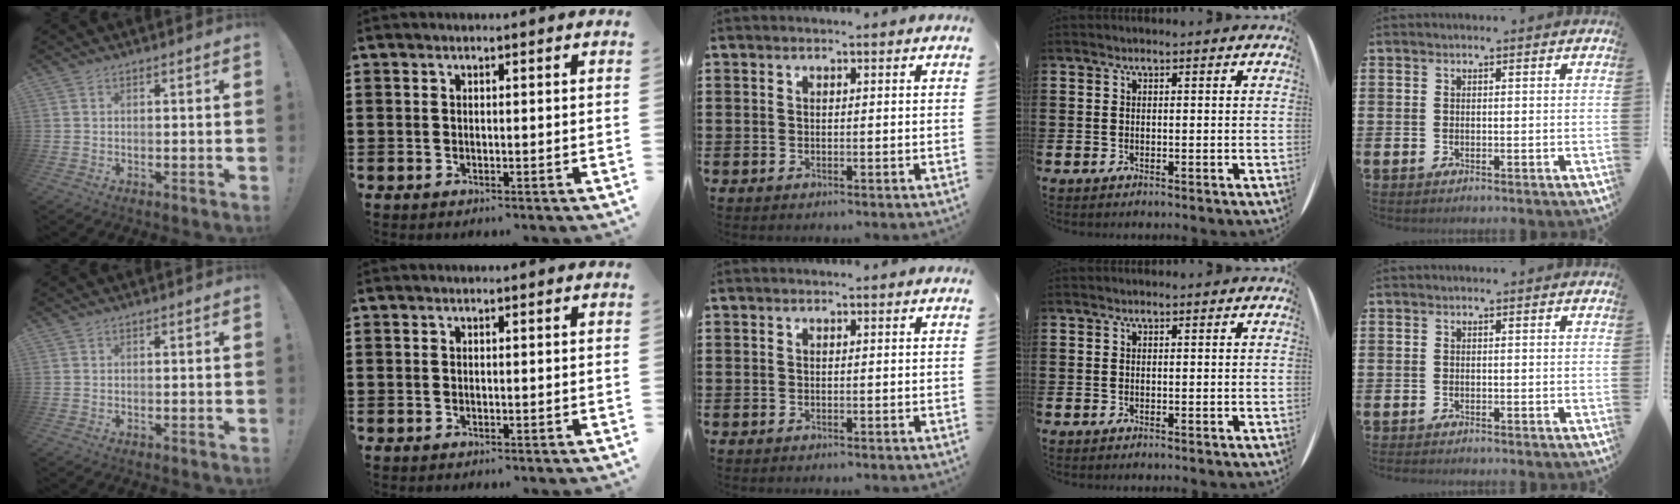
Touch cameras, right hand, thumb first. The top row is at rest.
{}